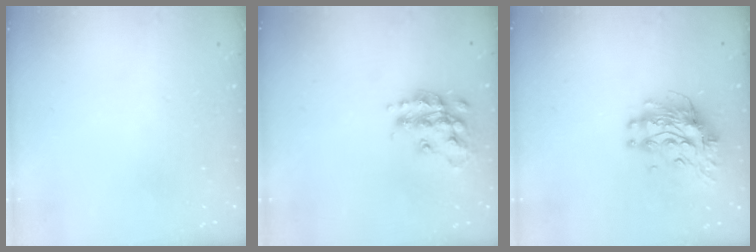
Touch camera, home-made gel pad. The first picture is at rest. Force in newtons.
{"total": 14.7, "press": 14.7, "slide": 0.9}
{"total": 11.5, "press": 11.5, "slide": 1.0}